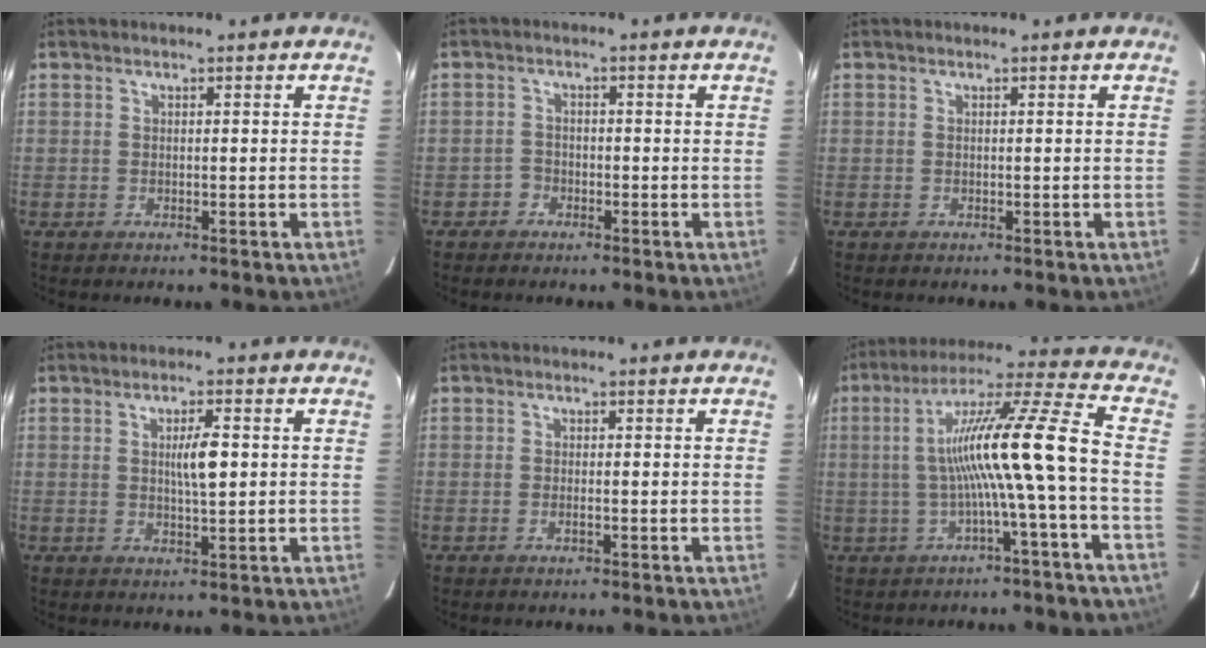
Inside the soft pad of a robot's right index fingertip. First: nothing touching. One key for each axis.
{"total": 1.6, "fx": -1.1, "fy": 1.2, "fz": 0.1, "tx": -0.002, "ty": 0.006, "tz": -0.025}
{"total": 0.0}
{"total": 4.1, "fx": 0.6, "fy": 0.5, "fz": 4.0, "tx": -0.067, "ty": 0.001, "tz": 0.009}
{"total": 0.7, "fx": -0.3, "fy": 0.0, "fz": 0.6, "tx": -0.014, "ty": 0.000, "tz": -0.004}
{"total": 13.0, "fx": -1.4, "fy": -1.6, "fz": 12.8, "tx": -0.220, "ty": 0.026, "tz": -0.026}